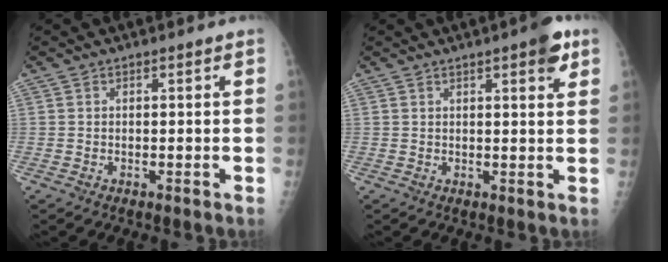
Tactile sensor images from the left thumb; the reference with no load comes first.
{"total": 4.6, "force": [2.6, 1.3, 3.6], "torque": [-0.037, -0.009, 0.028]}